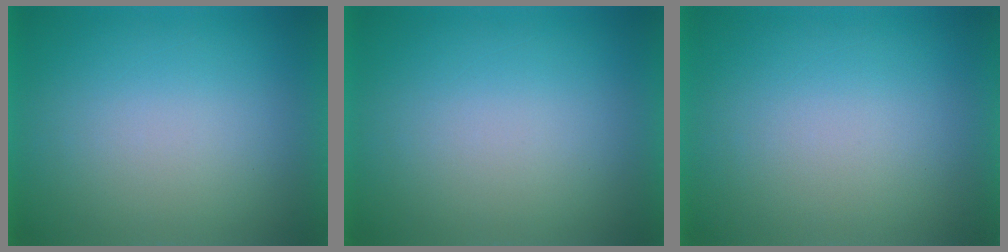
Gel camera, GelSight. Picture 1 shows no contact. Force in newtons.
{"total": 0.0}
{"total": 0.0}